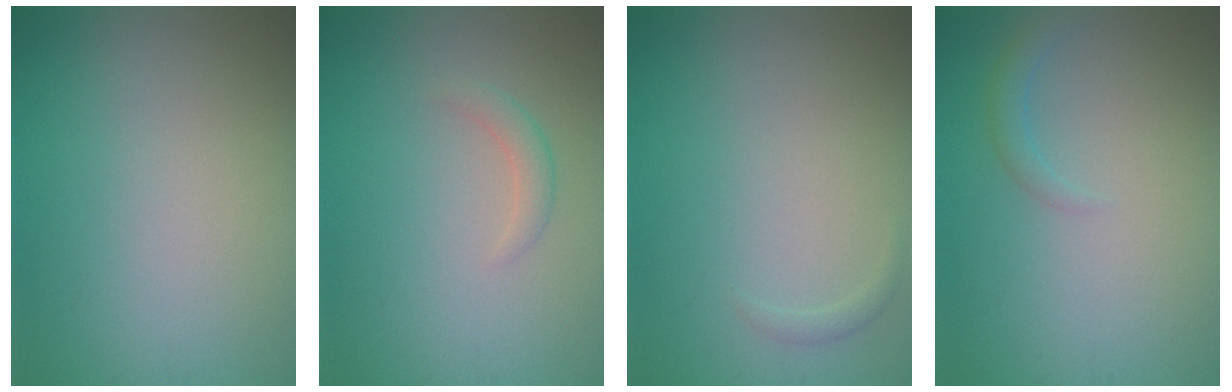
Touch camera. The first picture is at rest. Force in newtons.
{"total": 1.3, "press": 1.3, "slide": 0.1}
{"total": 0.6, "press": 0.6, "slide": 0.0}
{"total": 1.1, "press": 1.1, "slide": 0.1}